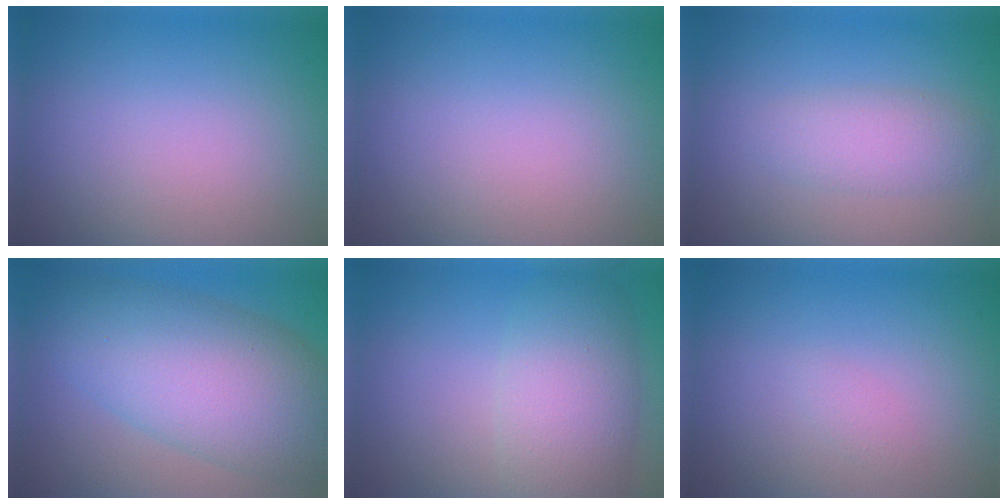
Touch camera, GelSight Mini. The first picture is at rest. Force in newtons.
{"total": 0.0}
{"total": 2.7, "press": 2.7, "slide": 0.1}
{"total": 9.9, "press": 9.9, "slide": 0.1}
{"total": 6.3, "press": 6.3, "slide": 0.1}
{"total": 0.8, "press": 0.8, "slide": 0.0}